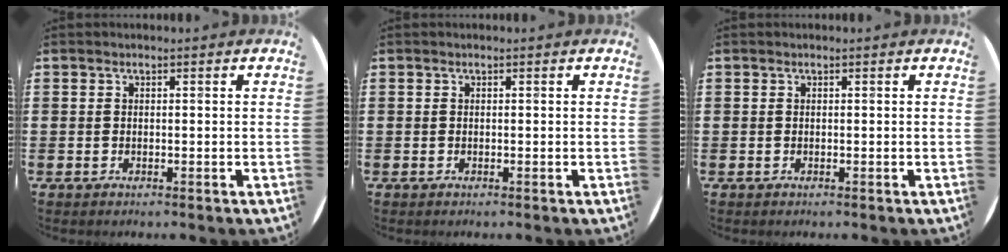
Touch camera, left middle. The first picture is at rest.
{"total": 0.0}
{"total": 0.0}